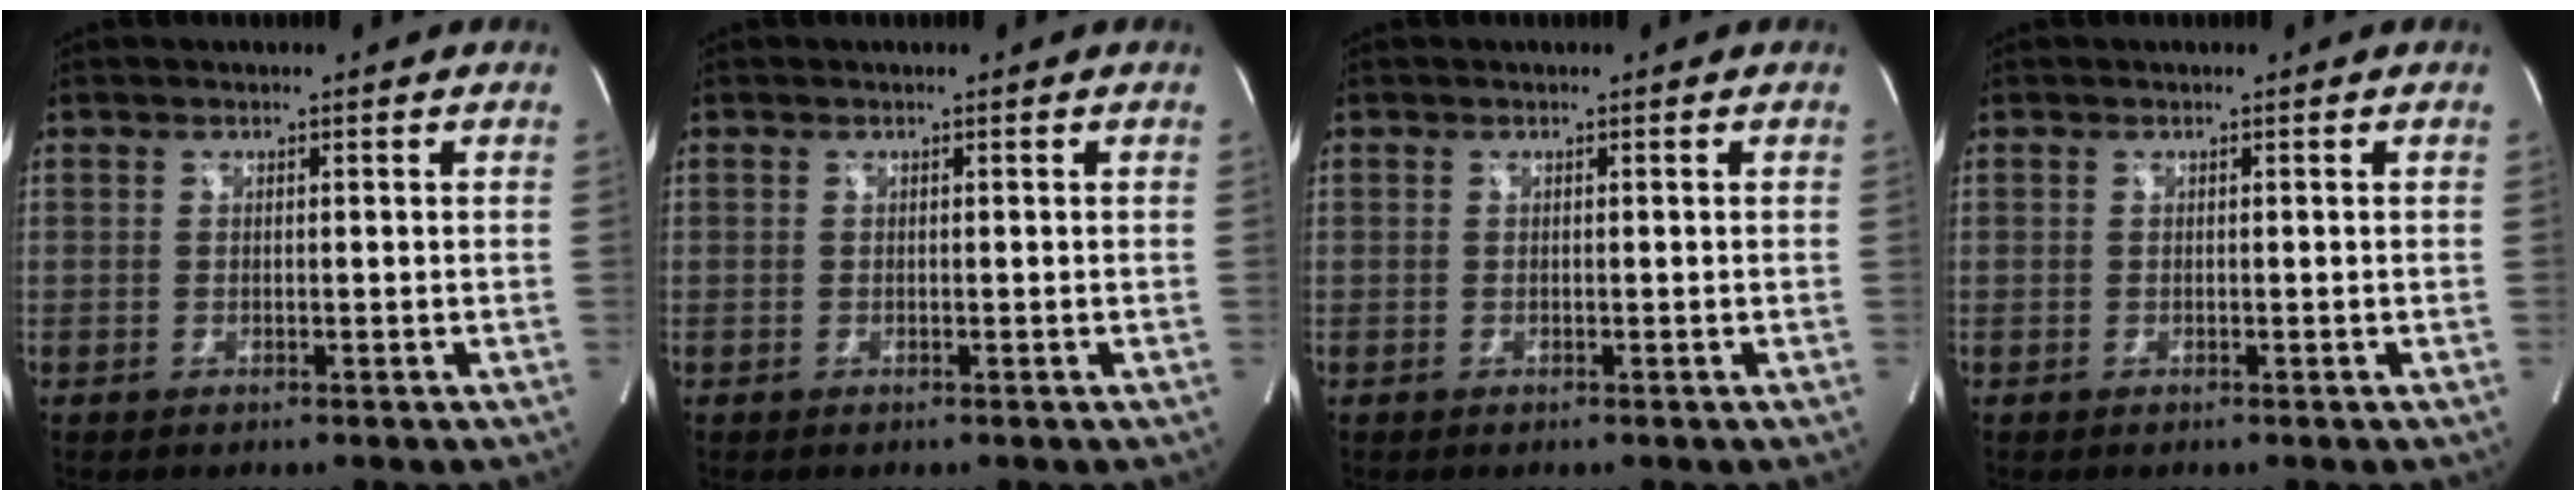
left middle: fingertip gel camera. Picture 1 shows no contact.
{"total": 0.0}
{"total": 0.0}
{"total": 0.0}